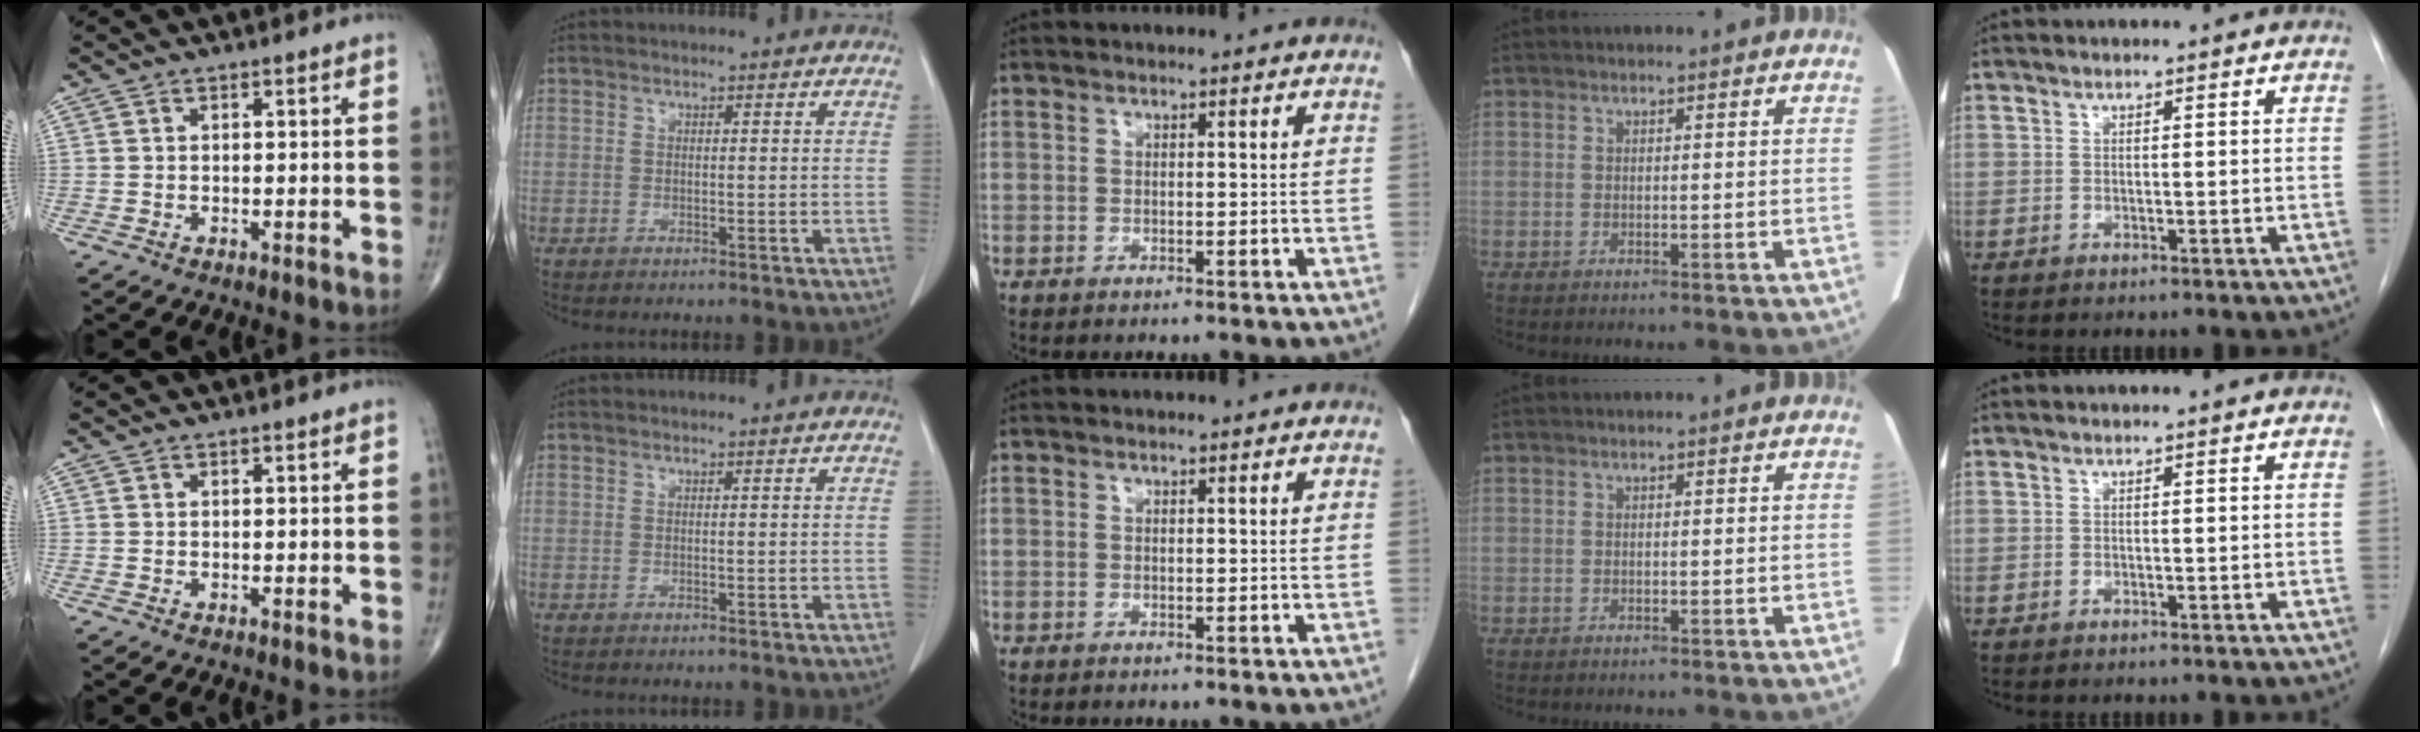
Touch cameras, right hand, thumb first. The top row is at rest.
{}